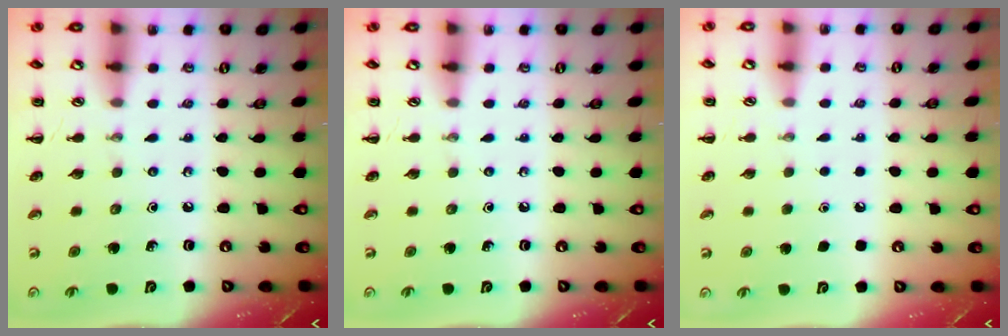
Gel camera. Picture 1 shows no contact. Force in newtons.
{"total": 0.0}
{"total": 1.7, "press": 1.7, "slide": 0.1}